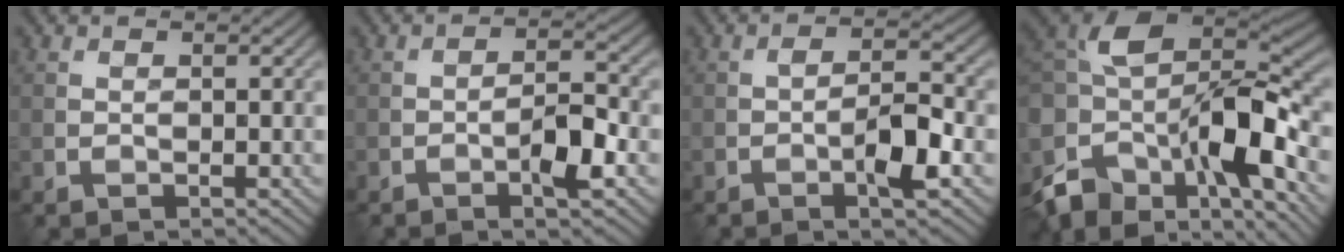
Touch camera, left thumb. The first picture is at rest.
{"total": 4.7, "force": [-2.1, 1.2, 4.0], "torque": [-0.067, 0.008, -0.042]}
{"total": 5.4, "force": [-2.2, 1.4, 4.7], "torque": [-0.083, 0.009, -0.043]}
{"total": 15.2, "force": [-4.0, 8.0, 12.2], "torque": [-0.251, 0.005, -0.083]}